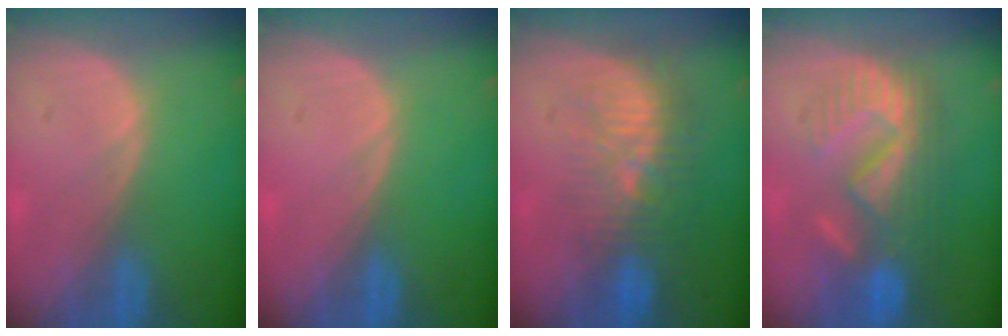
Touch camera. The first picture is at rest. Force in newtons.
{"total": 0.0}
{"total": 9.6, "press": 9.0, "slide": 3.5}
{"total": 9.9, "press": 9.3, "slide": 3.2}